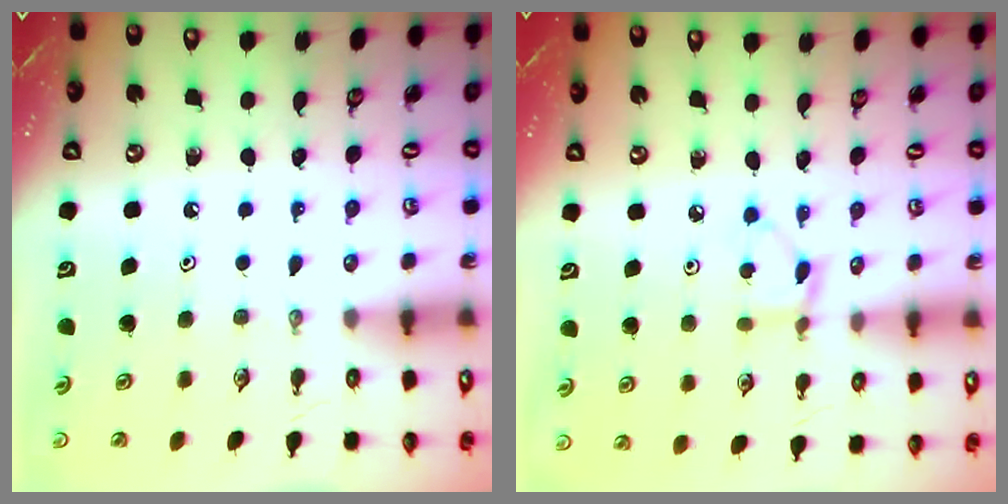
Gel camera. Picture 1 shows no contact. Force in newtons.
{"total": 4.0, "press": 3.9, "slide": 0.4}